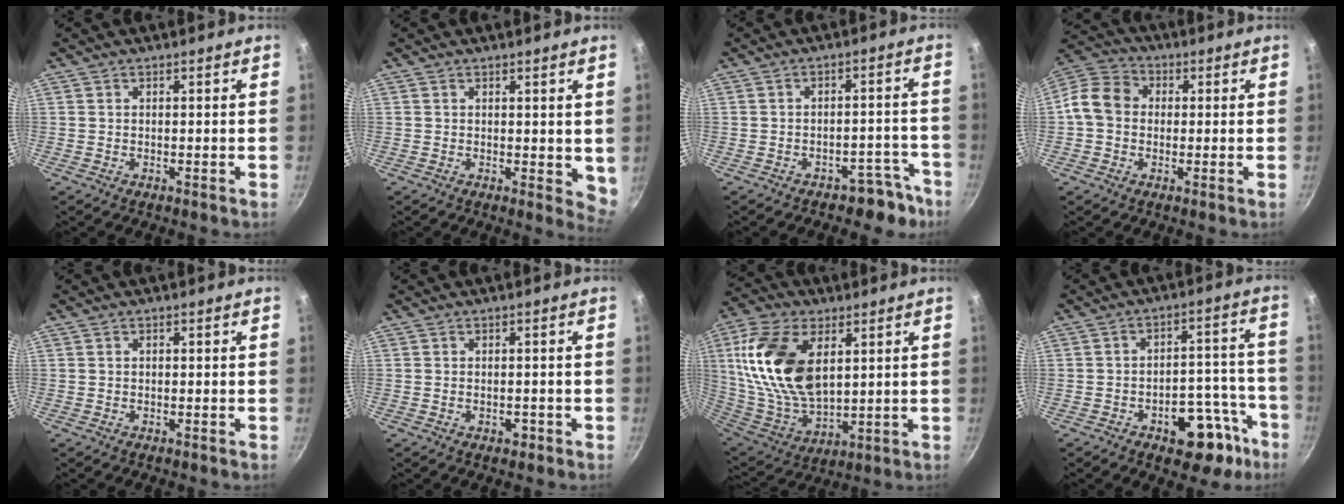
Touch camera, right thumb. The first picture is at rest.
{"total": 4.1, "force": [1.2, 2.2, 3.3], "torque": [-0.028, -0.006, 0.019]}
{"total": 6.3, "force": [-4.7, 3.7, 2.1], "torque": [0.029, 0.072, -0.042]}
{"total": 9.1, "force": [0.0, 7.6, 4.9], "torque": [-0.068, 0.025, -0.025]}
{"total": 0.5, "force": [0.0, 0.4, 0.3], "torque": [-0.003, 0.005, 0.002]}
{"total": 1.7, "force": [-0.8, 1.1, 1.0], "torque": [-0.012, 0.006, -0.009]}
{"total": 21.1, "force": [5.9, 12.2, 16.3], "torque": [-0.305, -0.022, 0.120]}
{"total": 14.9, "force": [-8.0, 8.2, 9.5], "torque": [-0.058, 0.063, -0.099]}